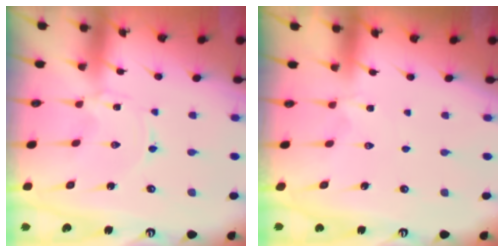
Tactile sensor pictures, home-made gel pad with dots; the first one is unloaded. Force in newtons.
{"total": 1.5, "press": 1.4, "slide": 0.6}